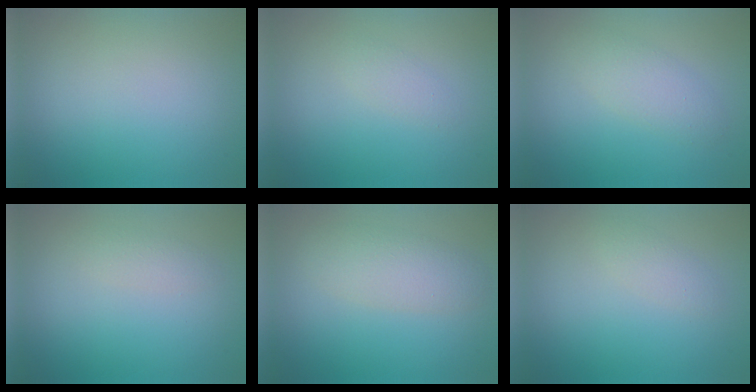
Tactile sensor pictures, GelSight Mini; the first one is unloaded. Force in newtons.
{"total": 1.2, "press": 1.2, "slide": 0.0}
{"total": 2.3, "press": 2.3, "slide": 0.0}
{"total": 1.1, "press": 1.1, "slide": 0.0}
{"total": 3.0, "press": 3.0, "slide": 0.2}
{"total": 1.3, "press": 1.3, "slide": 0.0}